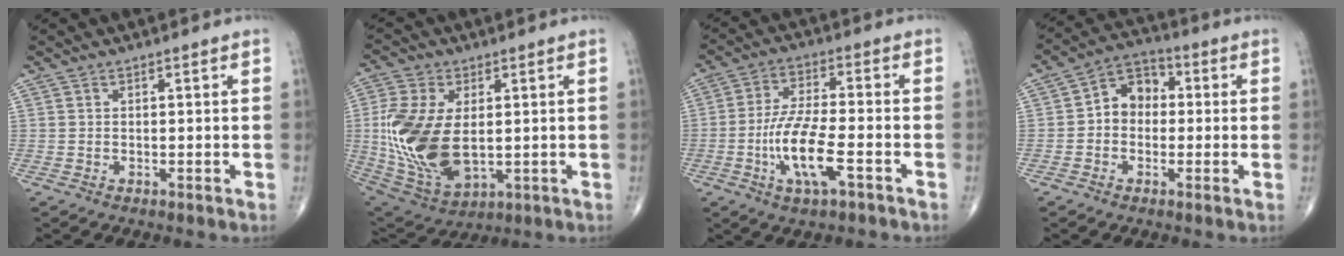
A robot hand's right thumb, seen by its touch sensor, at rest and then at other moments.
{"total": 18.2, "force": [0.3, 10.6, 14.9], "torque": [-0.313, -0.016, 0.021]}
{"total": 11.1, "force": [-4.0, 3.2, 9.8], "torque": [-0.202, 0.018, -0.073]}
{"total": 7.3, "force": [-0.1, 5.9, 4.3], "torque": [-0.045, 0.028, -0.018]}